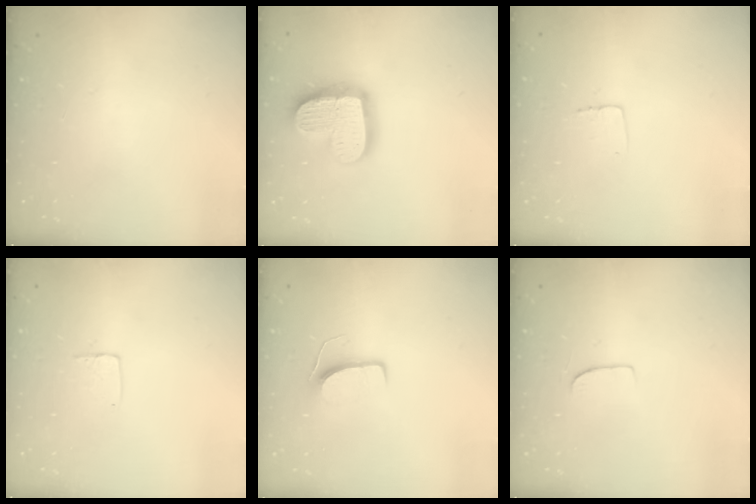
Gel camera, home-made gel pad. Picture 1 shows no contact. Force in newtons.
{"total": 18.9, "press": 18.8, "slide": 1.7}
{"total": 4.0, "press": 4.0, "slide": 0.3}
{"total": 3.6, "press": 3.6, "slide": 0.2}
{"total": 6.5, "press": 6.5, "slide": 0.4}
{"total": 5.8, "press": 5.8, "slide": 0.3}